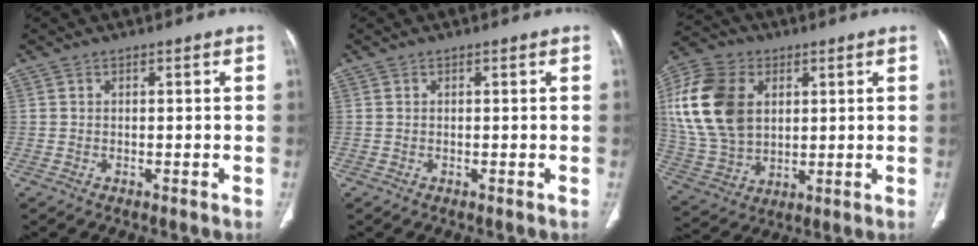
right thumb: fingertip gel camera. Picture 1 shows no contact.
{"total": 0.0}
{"total": 19.0, "force": [4.5, 13.3, 12.8], "torque": [-0.255, -0.004, 0.091]}